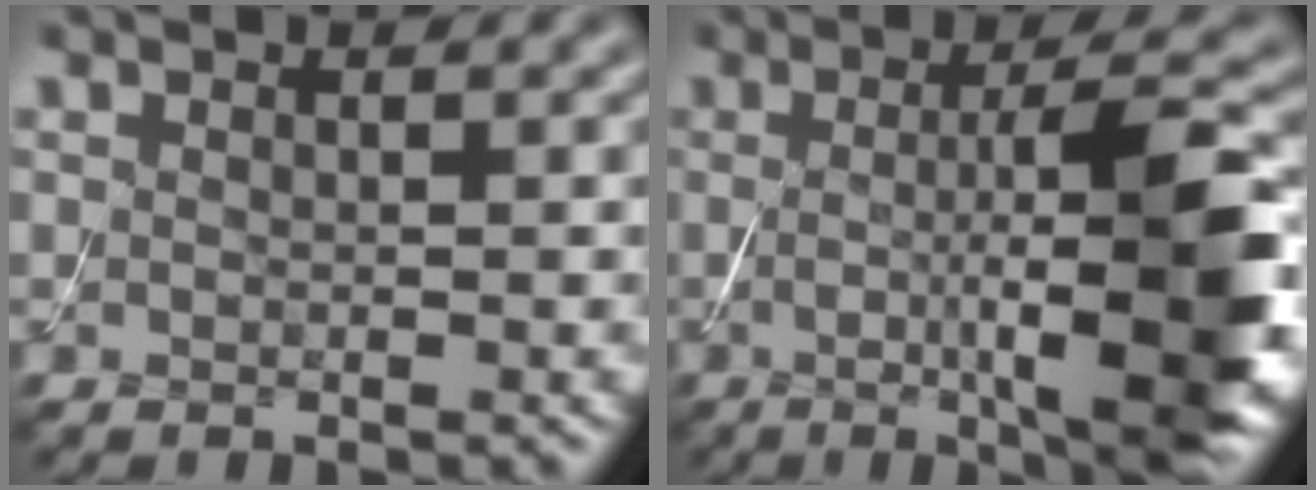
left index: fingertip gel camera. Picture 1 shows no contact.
{"total": 11.1, "force": [-0.8, 2.5, 10.8], "torque": [-0.141, -0.007, -0.010]}